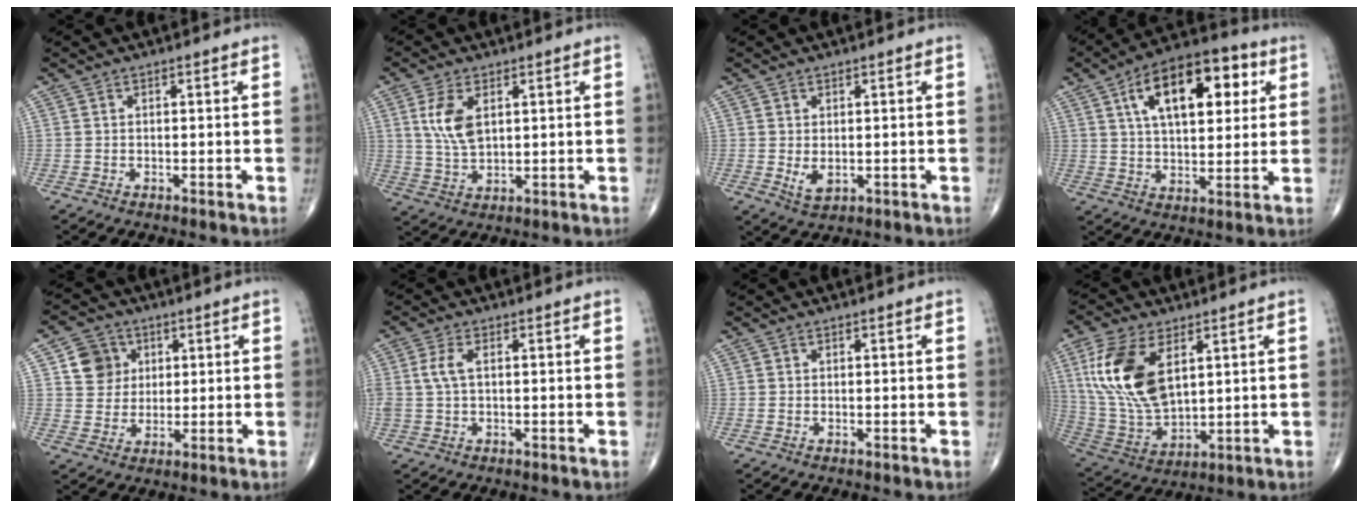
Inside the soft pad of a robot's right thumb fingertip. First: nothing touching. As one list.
[{"total": 7.2, "force": [2.3, 3.7, 5.7], "torque": [-0.113, -0.008, 0.051]}, {"total": 2.9, "force": [-0.1, 1.8, 2.3], "torque": [-0.035, -0.007, 0.007]}, {"total": 18.1, "force": [6.3, 9.1, 14.3], "torque": [-0.189, 0.004, 0.095]}, {"total": 7.3, "force": [2.4, 6.6, 2.1], "torque": [-0.005, -0.005, 0.042]}, {"total": 3.9, "force": [0.7, 1.9, 3.3], "torque": [-0.092, 0.009, 0.014]}, {"total": 0.0}, {"total": 17.2, "force": [5.7, 9.2, 13.4], "torque": [-0.265, -0.021, 0.119]}]